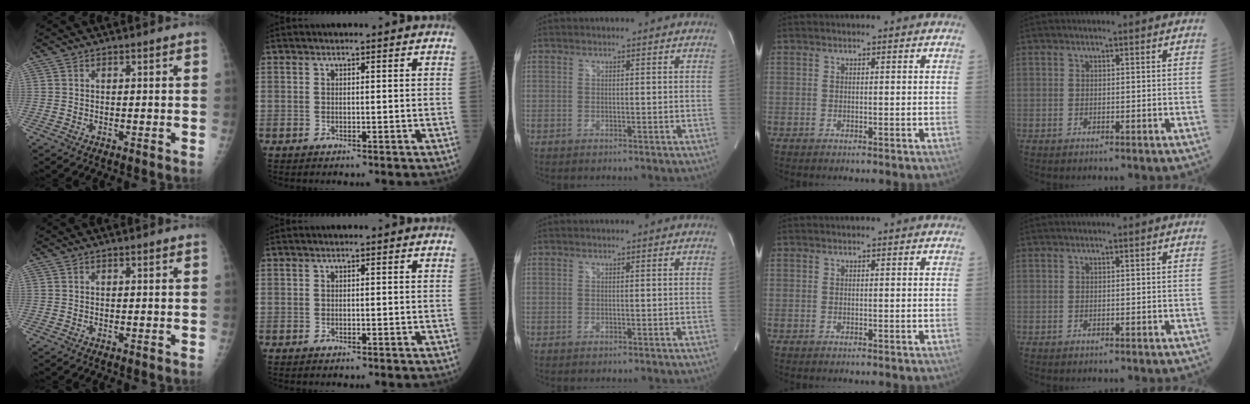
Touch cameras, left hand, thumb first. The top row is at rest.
{}